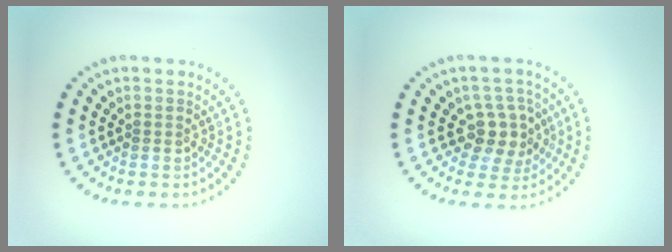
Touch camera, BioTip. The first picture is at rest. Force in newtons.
{"total": 3.4, "press": 3.0, "slide": 1.4}